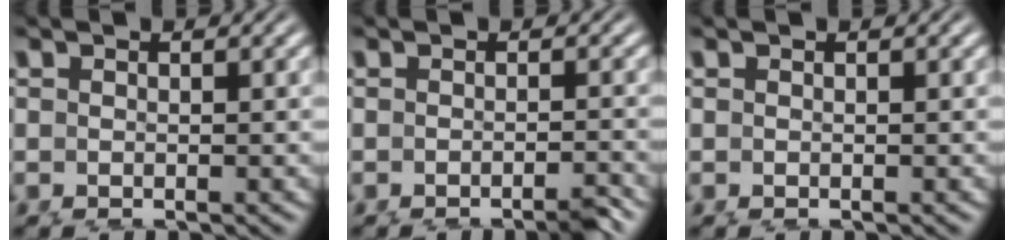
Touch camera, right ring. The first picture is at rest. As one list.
[{"total": 2.0, "force": [-1.7, -0.1, 1.0], "torque": [-0.009, 0.002, -0.026]}, {"total": 0.0}]